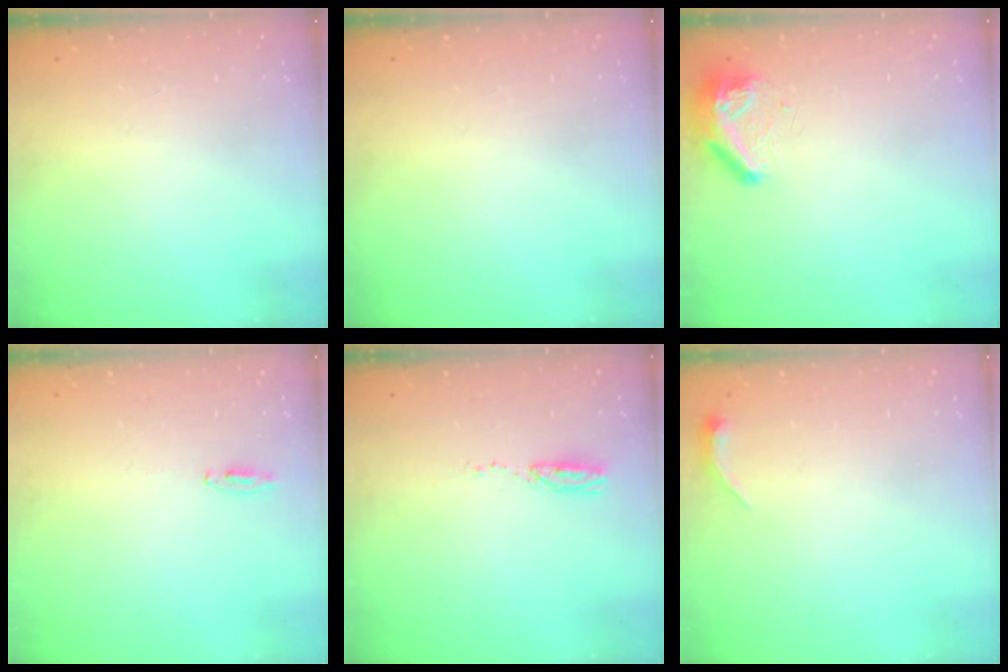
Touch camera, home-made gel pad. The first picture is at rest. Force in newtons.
{"total": 0.0}
{"total": 8.4, "press": 8.2, "slide": 1.9}
{"total": 15.9, "press": 4.3, "slide": 15.3}
{"total": 14.7, "press": 6.3, "slide": 13.3}
{"total": 3.5, "press": 3.4, "slide": 0.7}